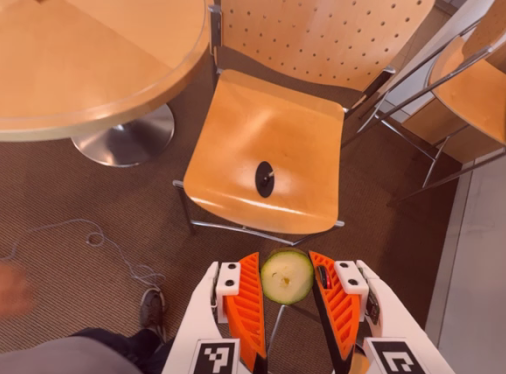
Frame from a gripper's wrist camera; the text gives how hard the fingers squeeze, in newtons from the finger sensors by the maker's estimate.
{"total": 10.1, "left": 10.3, "right": 9.8}